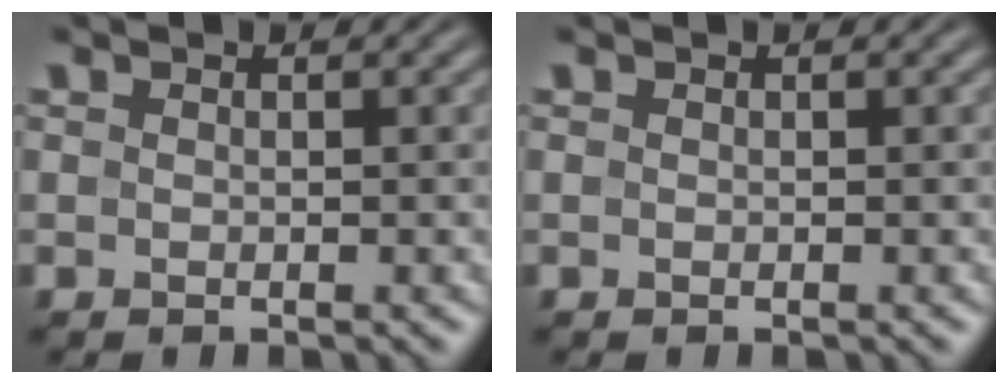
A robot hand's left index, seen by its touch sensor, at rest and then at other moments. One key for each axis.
{"total": 0.0}